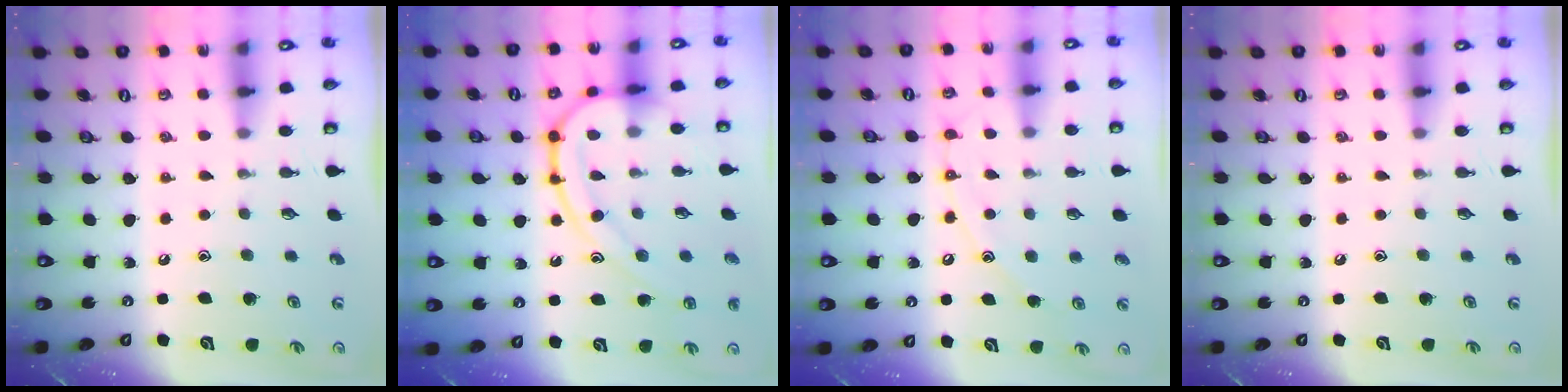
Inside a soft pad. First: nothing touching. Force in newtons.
{"total": 14.4, "press": 14.4, "slide": 0.5}
{"total": 8.8, "press": 8.8, "slide": 0.7}
{"total": 0.0}